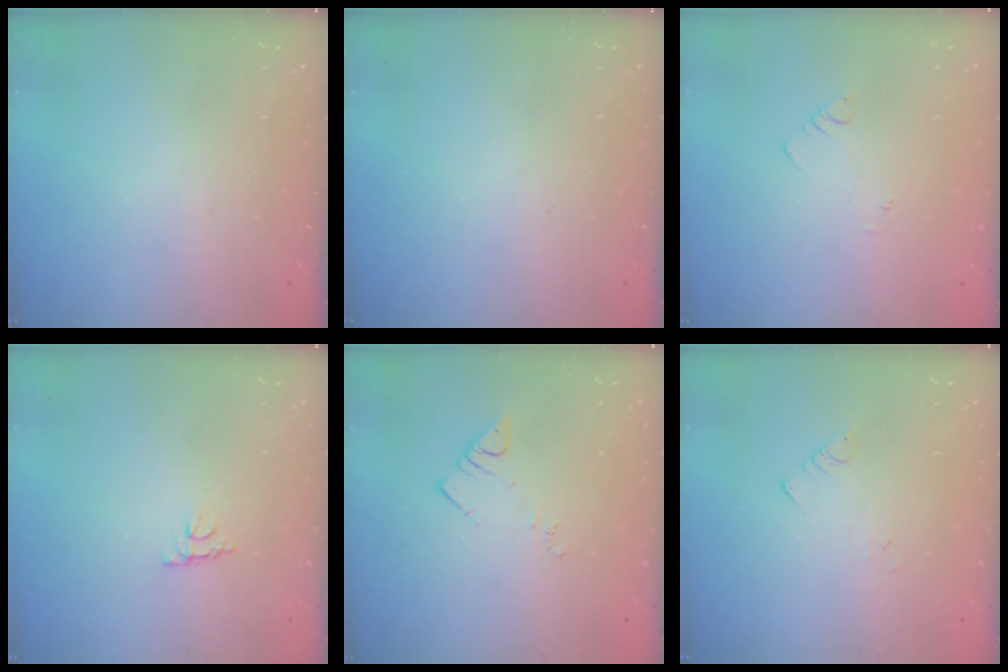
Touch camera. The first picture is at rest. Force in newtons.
{"total": 0.0}
{"total": 1.1, "press": 1.1, "slide": 0.3}
{"total": 4.1, "press": 4.0, "slide": 0.7}
{"total": 3.7, "press": 3.7, "slide": 0.4}
{"total": 1.8, "press": 1.8, "slide": 0.2}